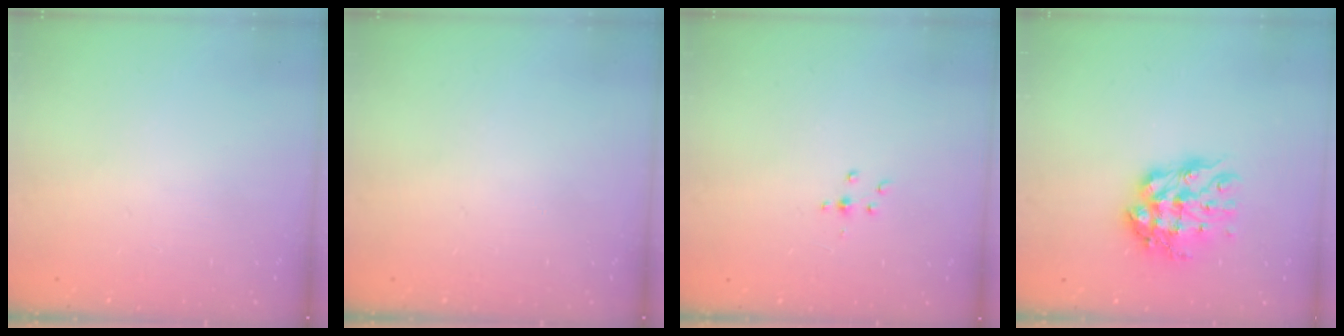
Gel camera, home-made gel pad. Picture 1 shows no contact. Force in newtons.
{"total": 0.0}
{"total": 2.2, "press": 2.1, "slide": 0.5}
{"total": 13.2, "press": 13.1, "slide": 1.1}